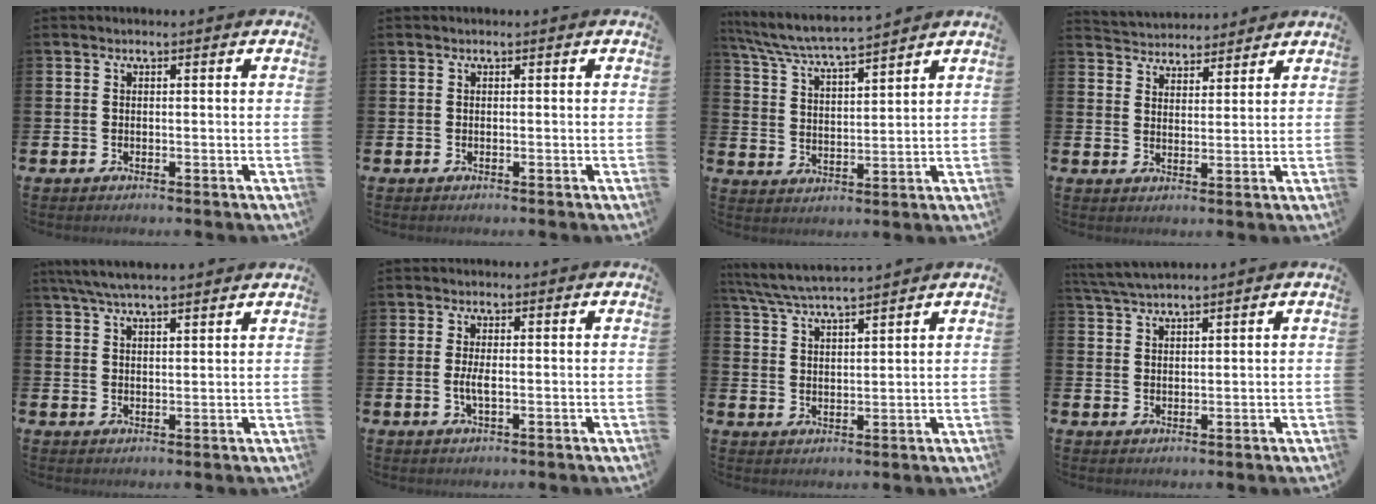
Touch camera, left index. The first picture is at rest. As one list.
[{"total": 0.0}, {"total": 6.5, "force": [6.3, 0.0, 1.6], "torque": [-0.053, -0.040, 0.110]}, {"total": 4.1, "force": [4.0, 0.9, -0.7], "torque": [-0.007, -0.021, 0.073]}, {"total": 5.5, "force": [5.0, 0.8, 2.2], "torque": [-0.051, -0.011, 0.092]}, {"total": 2.1, "force": [-0.2, 0.7, 2.0], "torque": [-0.034, -0.001, -0.005]}, {"total": 5.6, "force": [5.4, 0.2, 1.6], "torque": [-0.049, -0.024, 0.097]}, {"total": 3.3, "force": [3.2, 0.1, 0.9], "torque": [-0.027, -0.006, 0.060]}]